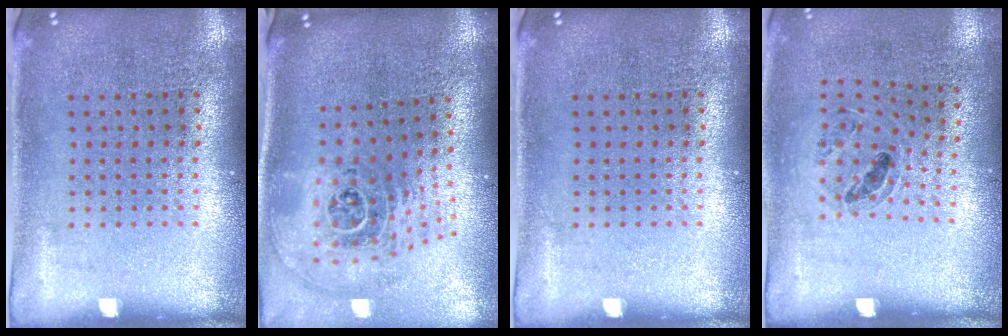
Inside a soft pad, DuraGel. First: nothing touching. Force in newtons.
{"total": 2.9, "press": 2.0, "slide": 2.1}
{"total": 0.0}
{"total": 1.0, "press": 0.8, "slide": 0.5}